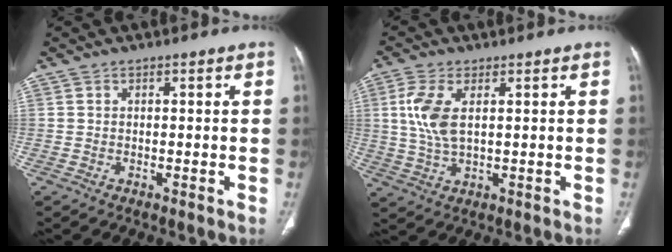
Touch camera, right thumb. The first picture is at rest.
{"total": 7.7, "force": [1.8, 3.6, 6.6], "torque": [-0.158, -0.003, 0.040]}